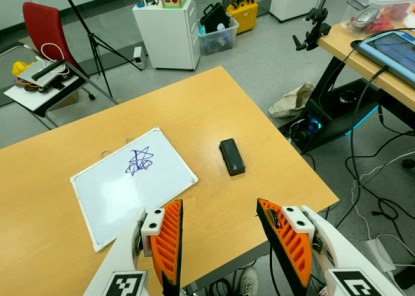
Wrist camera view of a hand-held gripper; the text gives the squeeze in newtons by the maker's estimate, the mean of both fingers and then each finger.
{"total": 0.0}